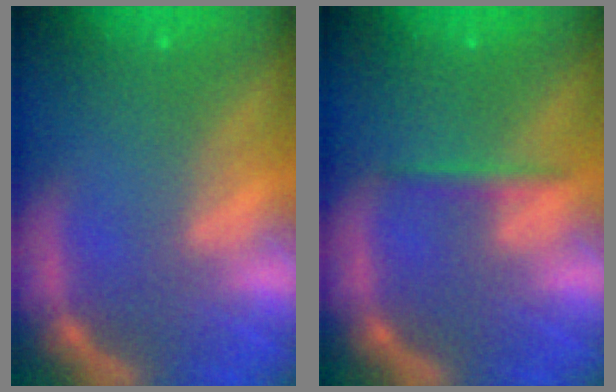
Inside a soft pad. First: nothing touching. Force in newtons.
{"total": 1.4}